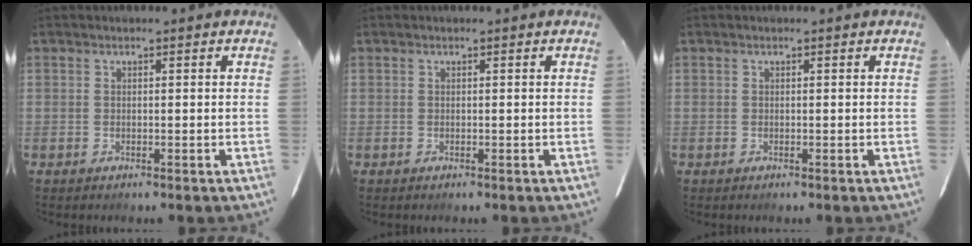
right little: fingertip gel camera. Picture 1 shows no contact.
{"total": 0.0}
{"total": 0.0}